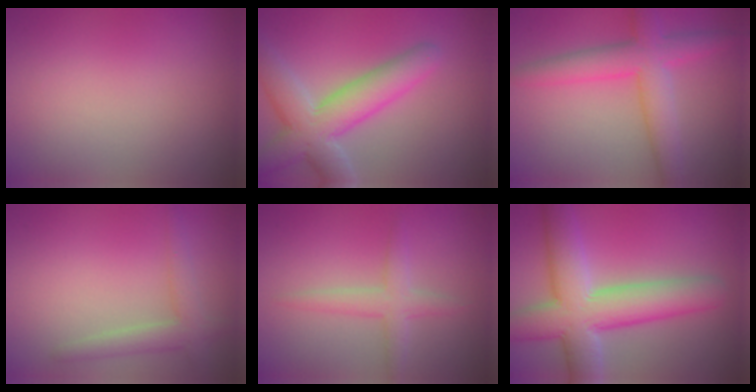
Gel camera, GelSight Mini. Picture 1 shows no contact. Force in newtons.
{"total": 7.2, "press": 7.2, "slide": 0.7}
{"total": 5.6, "press": 5.6, "slide": 0.3}
{"total": 2.7, "press": 2.7, "slide": 0.2}
{"total": 2.4, "press": 2.4, "slide": 0.1}
{"total": 9.4, "press": 9.4, "slide": 0.6}